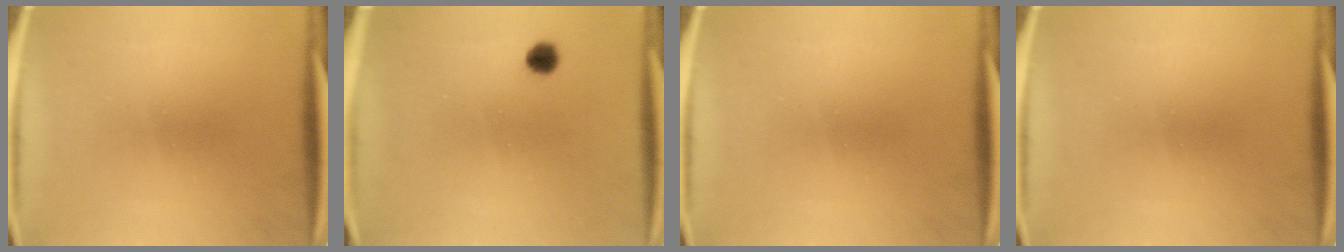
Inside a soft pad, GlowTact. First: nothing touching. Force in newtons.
{"total": 2.3}
{"total": 0.0}
{"total": 0.0}